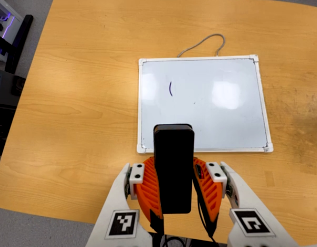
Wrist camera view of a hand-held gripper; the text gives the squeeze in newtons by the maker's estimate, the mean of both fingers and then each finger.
{"total": 7.3, "left": 6.2, "right": 8.3}